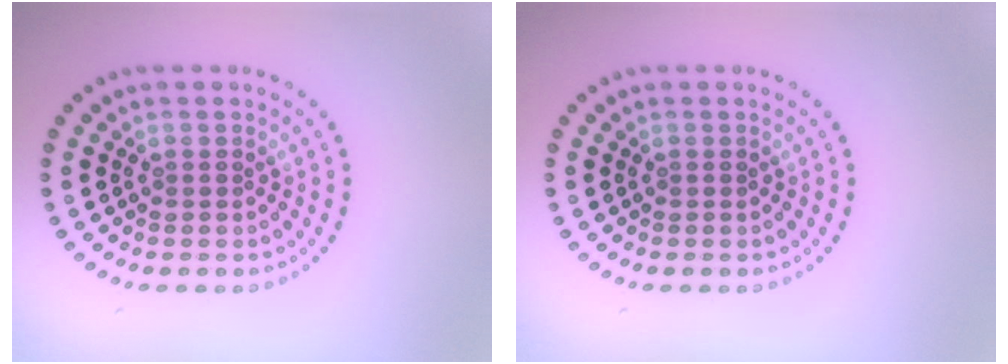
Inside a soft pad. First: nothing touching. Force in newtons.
{"total": 0.0}